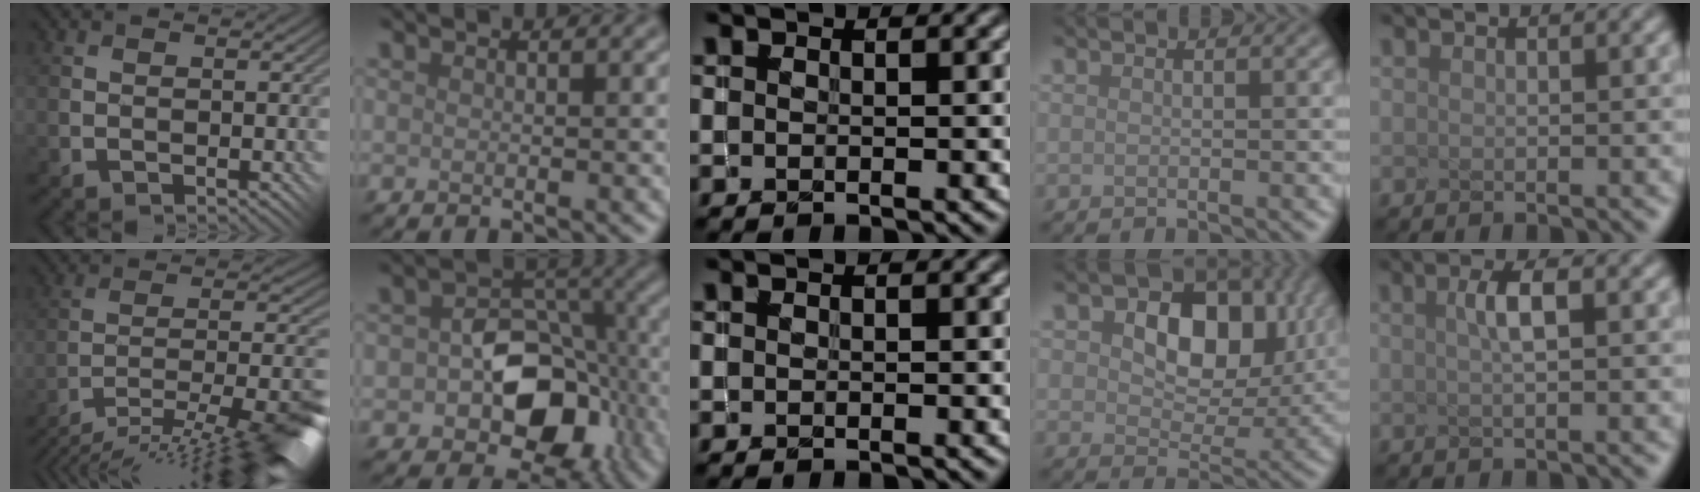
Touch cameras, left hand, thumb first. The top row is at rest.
{"thumb": {"total": 15.7, "force": [-12.6, 1.2, 9.4], "torque": [-0.130, 0.021, -0.204]}, "index": {"total": 9.0, "force": [-2.2, 6.2, 6.2], "torque": [-0.086, -0.003, -0.038]}, "ring": {"total": 7.6, "force": [1.9, 5.0, 5.4], "torque": [-0.094, -0.002, 0.037]}, "little": {"total": 1.5, "force": [-0.9, -0.5, 1.1], "torque": [-0.043, -0.002, 0.019]}}